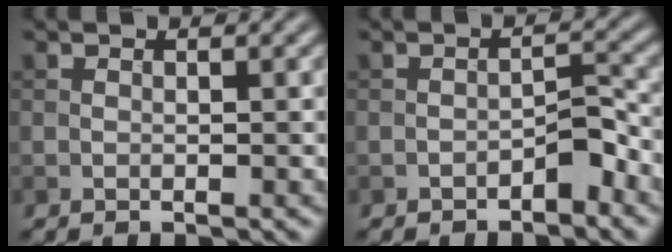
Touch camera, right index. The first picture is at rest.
{"total": 2.2, "force": [-1.4, 0.8, 1.4], "torque": [-0.019, 0.012, -0.023]}